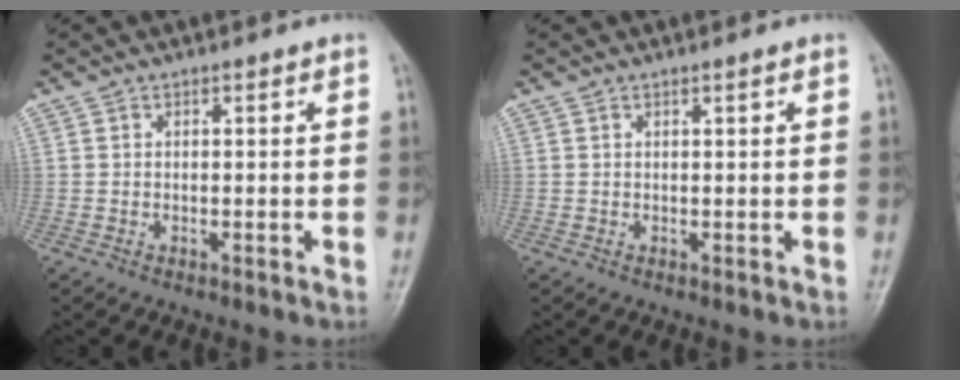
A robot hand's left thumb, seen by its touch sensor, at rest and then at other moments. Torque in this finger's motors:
{"motor_torque": [-0.18, -0.11, -0.16, -0.15, -0.04]}